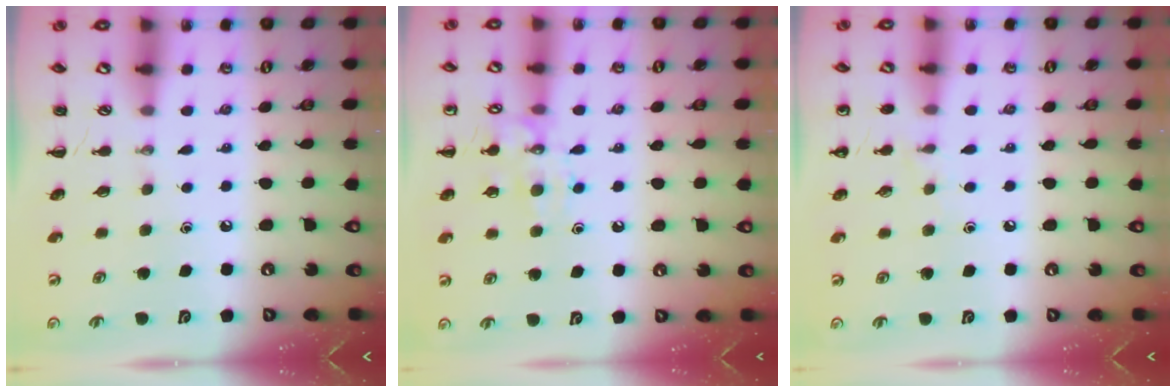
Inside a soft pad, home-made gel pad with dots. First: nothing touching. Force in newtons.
{"total": 10.4, "press": 10.4, "slide": 0.7}
{"total": 4.0, "press": 3.7, "slide": 1.5}